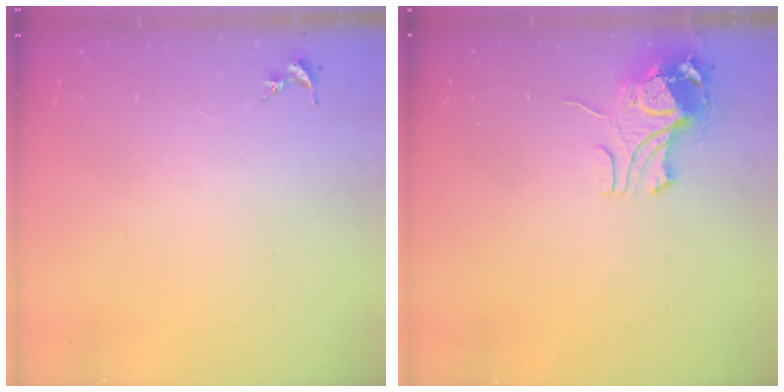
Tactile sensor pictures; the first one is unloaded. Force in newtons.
{"total": 10.8, "press": 10.8, "slide": 1.2}